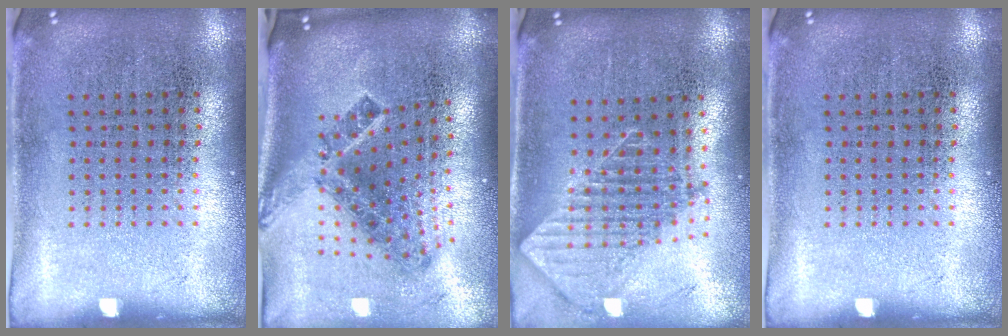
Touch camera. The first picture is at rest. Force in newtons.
{"total": 2.2, "press": 1.4, "slide": 1.7}
{"total": 1.9, "press": 1.5, "slide": 1.2}
{"total": 0.0}